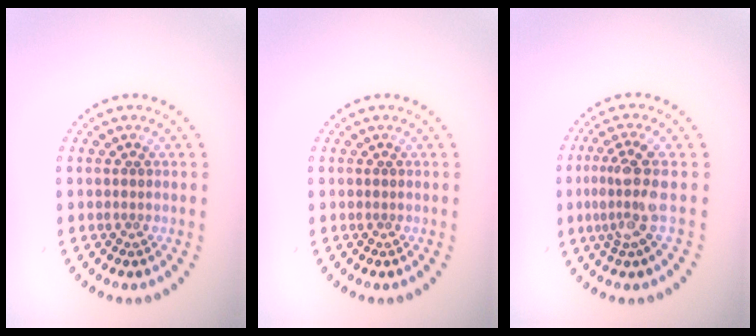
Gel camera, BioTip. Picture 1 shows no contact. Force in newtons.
{"total": 0.0}
{"total": 3.7, "press": 2.7, "slide": 2.5}